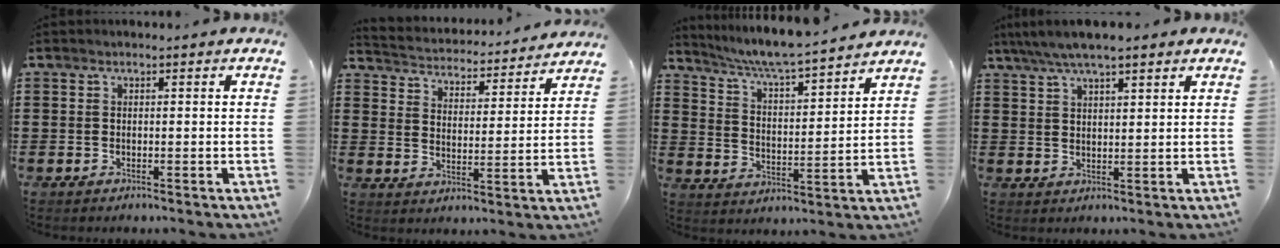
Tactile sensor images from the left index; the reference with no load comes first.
{"total": 3.4, "force": [3.3, 0.1, -0.3], "torque": [-0.018, -0.034, 0.050]}
{"total": 6.0, "force": [5.6, -0.3, 2.1], "torque": [-0.064, -0.039, 0.091]}
{"total": 5.1, "force": [4.0, 0.9, 3.0], "torque": [-0.066, -0.002, 0.072]}